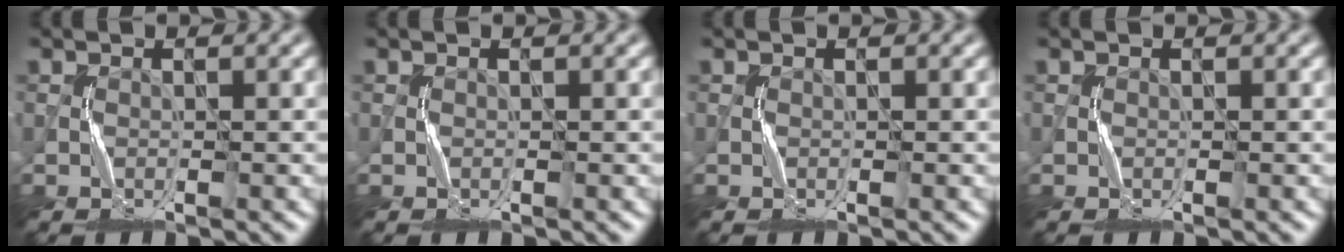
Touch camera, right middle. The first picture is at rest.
{"total": 0.0}
{"total": 0.0}
{"total": 0.0}